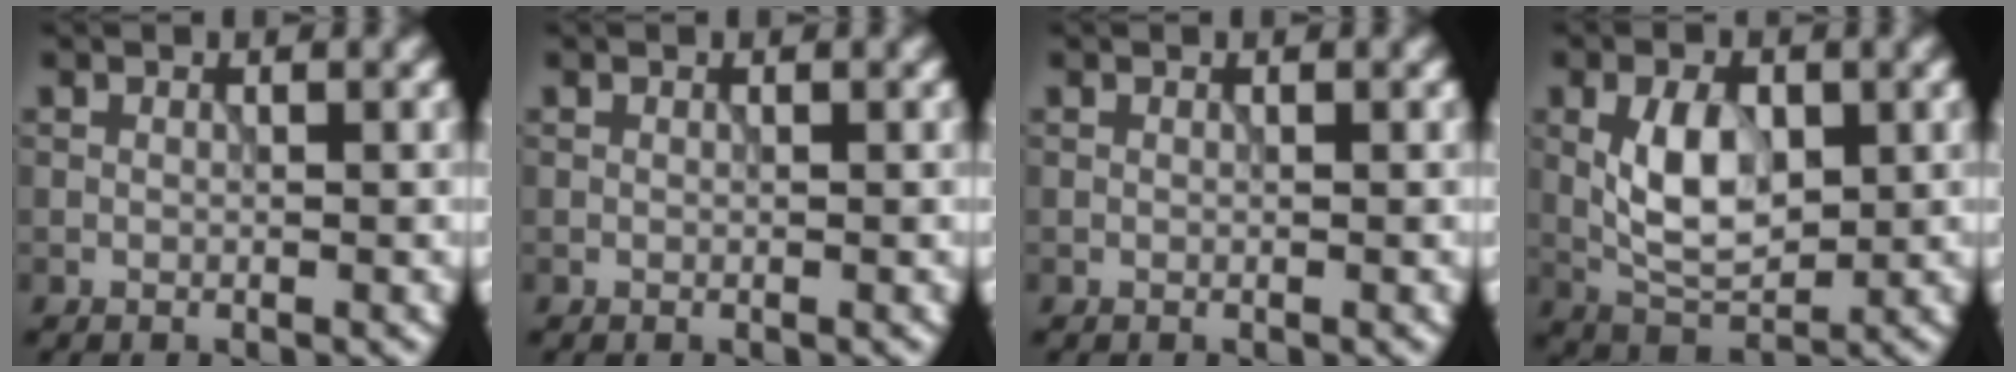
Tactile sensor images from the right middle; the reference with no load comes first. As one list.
[{"total": 0.0}, {"total": 0.0}, {"total": 5.4, "force": [0.2, 3.0, 4.4], "torque": [-0.090, 0.001, 0.006]}]